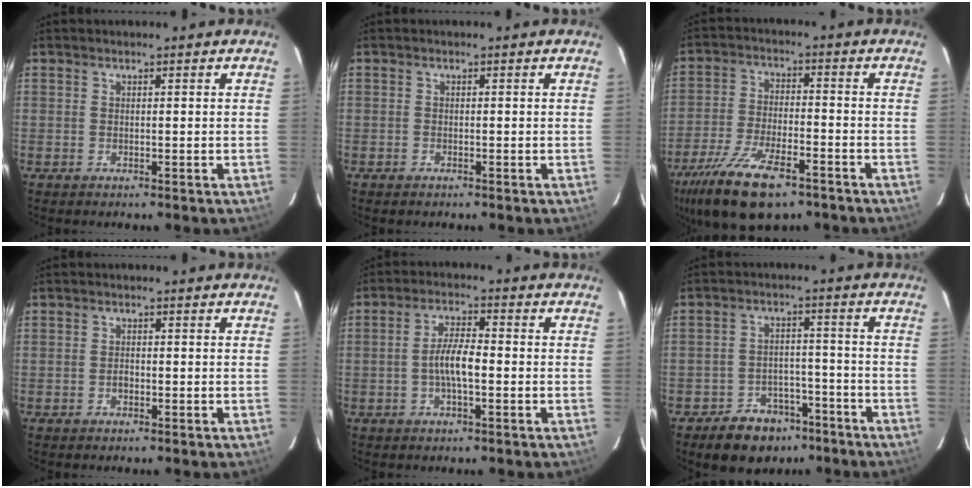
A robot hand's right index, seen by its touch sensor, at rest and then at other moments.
{"total": 0.7, "force": [-0.6, 0.4, 0.1], "torque": [-0.003, 0.001, -0.012]}
{"total": 16.7, "force": [-11.2, 6.1, 10.7], "torque": [-0.233, -0.040, -0.200]}
{"total": 1.2, "force": [-0.5, 0.8, 0.6], "torque": [-0.012, 0.003, -0.009]}
{"total": 5.5, "force": [-1.3, 1.4, 5.1], "torque": [-0.099, 0.007, -0.024]}
{"total": 10.3, "force": [-7.3, 6.4, 3.4], "torque": [-0.082, 0.022, -0.094]}